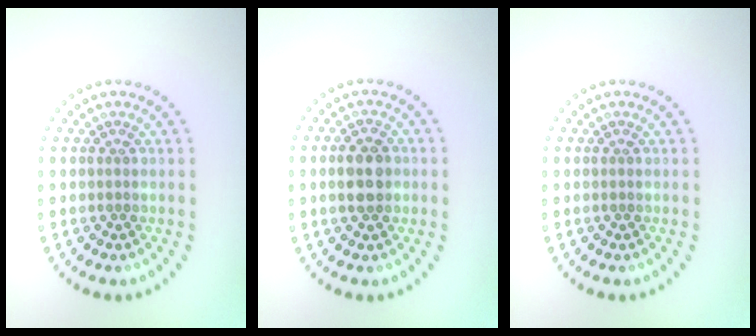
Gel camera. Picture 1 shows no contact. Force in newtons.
{"total": 3.3, "press": 3.3, "slide": 0.1}
{"total": 0.0}